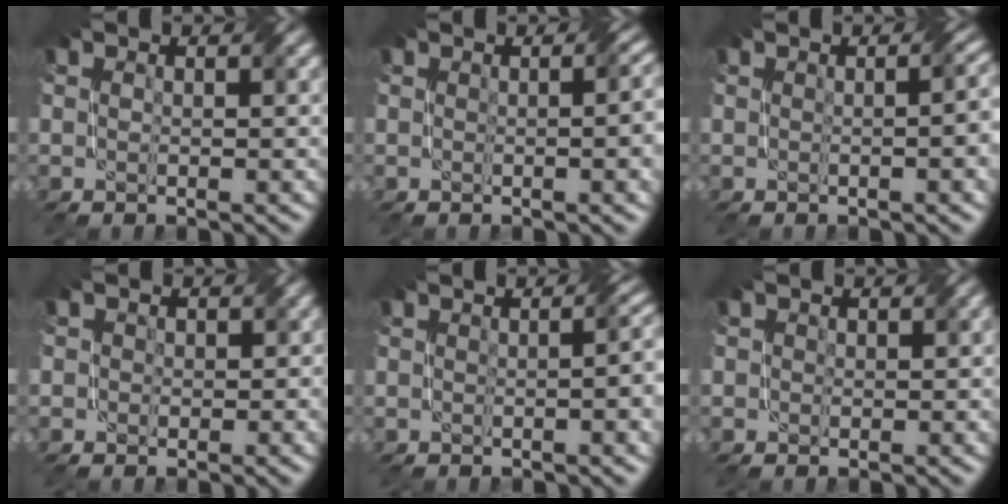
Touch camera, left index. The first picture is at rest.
{"total": 3.8, "force": [0.2, 1.4, 3.5], "torque": [-0.023, 0.013, 0.004]}
{"total": 3.7, "force": [0.1, 1.3, 3.4], "torque": [-0.023, 0.012, 0.003]}
{"total": 2.2, "force": [0.5, 2.1, 0.8], "torque": [0.003, 0.007, -0.009]}
{"total": 3.4, "force": [0.0, 1.1, 3.2], "torque": [-0.028, 0.011, 0.003]}
{"total": 0.8, "force": [0.3, 0.7, 0.2], "torque": [-0.001, 0.001, -0.003]}